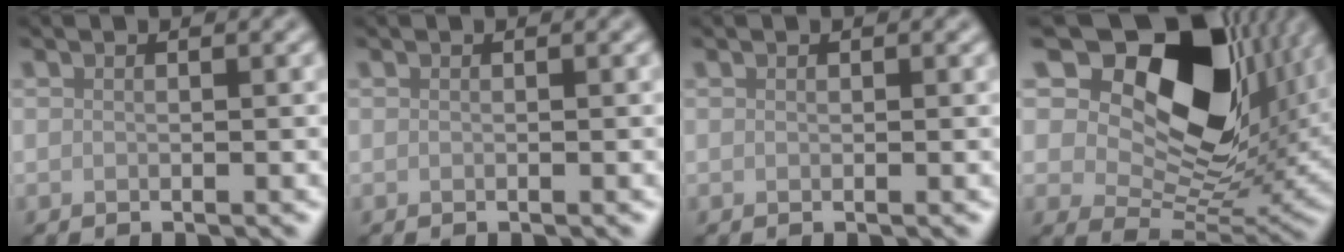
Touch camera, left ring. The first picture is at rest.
{"total": 0.0}
{"total": 0.0}
{"total": 16.1, "force": [7.2, 9.7, 10.6], "torque": [-0.178, 0.008, 0.124]}